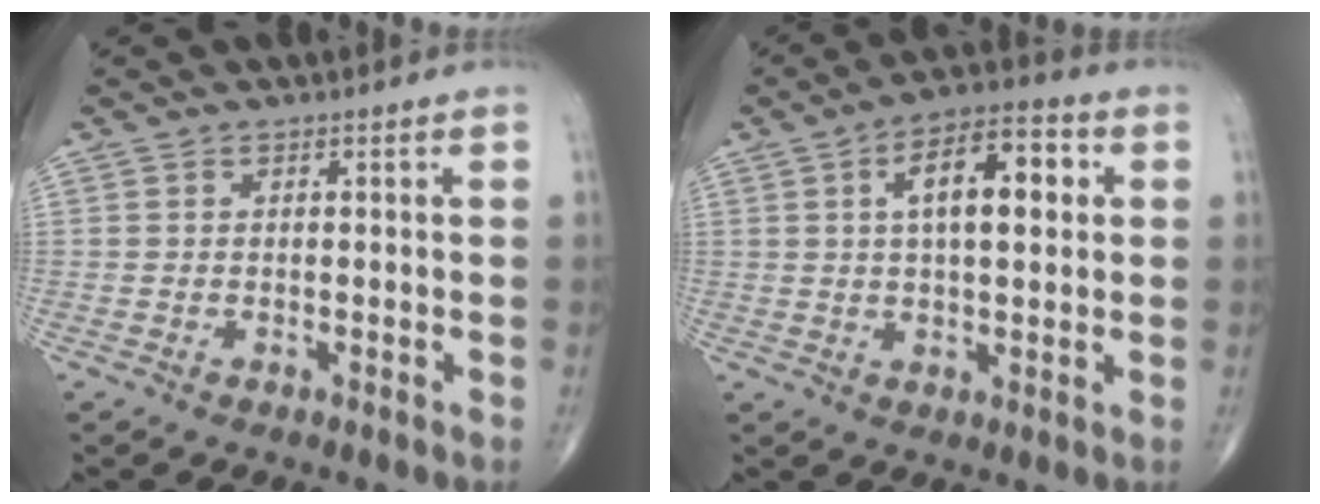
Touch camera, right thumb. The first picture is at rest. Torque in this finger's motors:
{"motor_torque": [0.73, 3.41, 1.28, 0.47, 0.06]}